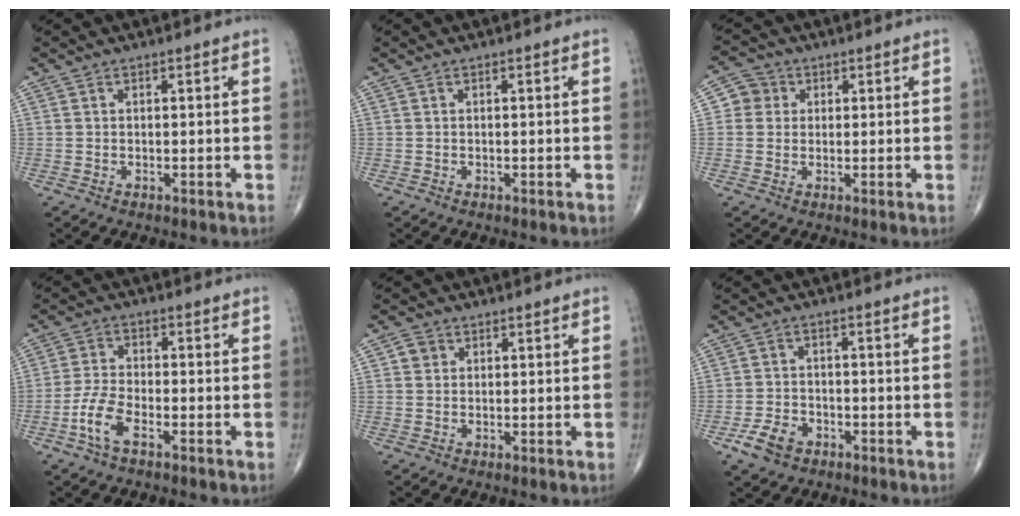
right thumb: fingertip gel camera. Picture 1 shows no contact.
{"total": 0.0}
{"total": 4.3, "force": [0.7, 4.1, 0.8], "torque": [0.012, 0.005, 0.005]}
{"total": 6.2, "force": [-3.1, 2.5, 4.7], "torque": [-0.106, 0.018, -0.063]}
{"total": 2.4, "force": [0.6, 2.2, 0.7], "torque": [-0.001, -0.001, 0.007]}
{"total": 5.4, "force": [-3.0, 3.6, 2.7], "torque": [-0.045, 0.015, -0.052]}